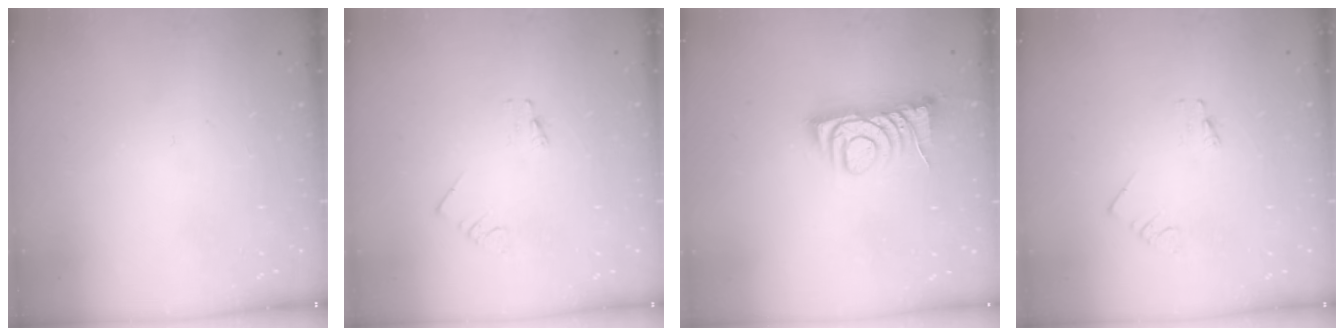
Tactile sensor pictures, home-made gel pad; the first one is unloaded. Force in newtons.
{"total": 0.7, "press": 0.7, "slide": 0.1}
{"total": 7.8, "press": 7.7, "slide": 0.7}
{"total": 0.7, "press": 0.7, "slide": 0.1}